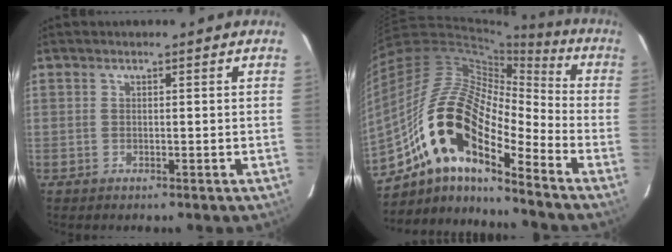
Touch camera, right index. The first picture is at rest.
{"total": 16.9, "force": [-9.8, 4.7, 12.9], "torque": [-0.254, 0.033, -0.170]}